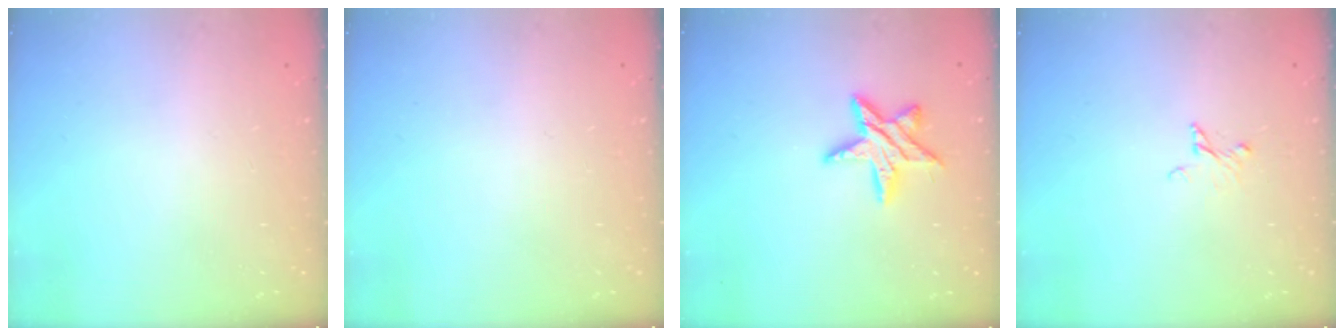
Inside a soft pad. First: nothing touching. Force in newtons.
{"total": 0.0}
{"total": 10.8, "press": 10.8, "slide": 0.6}
{"total": 2.8, "press": 2.7, "slide": 0.3}